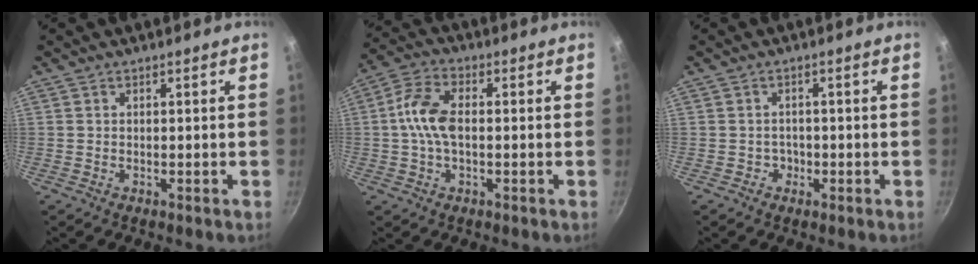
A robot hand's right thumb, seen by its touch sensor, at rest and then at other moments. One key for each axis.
{"total": 8.7, "fx": 0.0, "fy": 4.9, "fz": 7.2, "tx": -0.142, "ty": 0.025, "tz": -0.010}
{"total": 1.6, "fx": -0.6, "fy": 1.5, "fz": 0.2, "tx": 0.014, "ty": 0.008, "tz": -0.006}